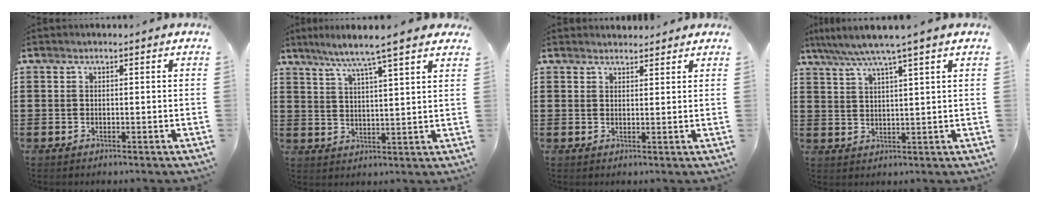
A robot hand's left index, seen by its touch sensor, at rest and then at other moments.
{"total": 6.6, "force": [5.2, -0.6, 3.9], "torque": [-0.092, -0.020, 0.088]}
{"total": 1.9, "force": [1.8, 0.5, 0.0], "torque": [-0.005, 0.003, 0.036]}
{"total": 4.8, "force": [3.6, -0.7, 3.1], "torque": [-0.072, -0.013, 0.060]}